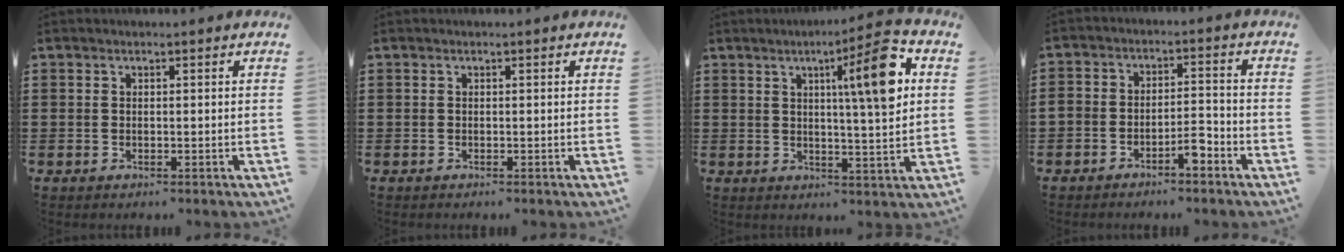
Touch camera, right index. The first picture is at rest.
{"total": 0.0}
{"total": 11.5, "force": [3.9, 1.3, 10.8], "torque": [-0.169, -0.004, 0.051]}
{"total": 4.1, "force": [-3.1, 1.7, 2.0], "torque": [-0.035, 0.013, -0.059]}